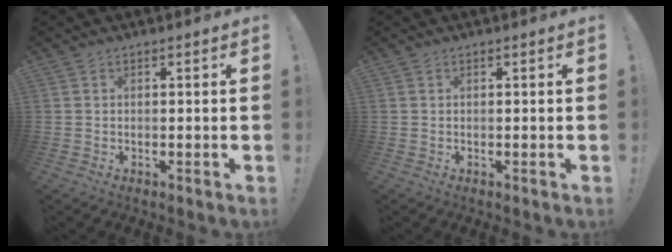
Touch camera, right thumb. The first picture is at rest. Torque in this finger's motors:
{"motor_torque": [-0.07, 0.07, -0.01, -0.01, 0.02]}